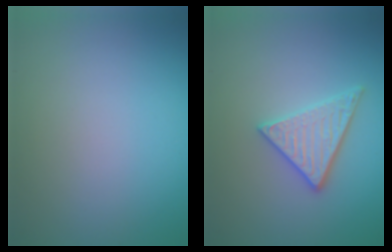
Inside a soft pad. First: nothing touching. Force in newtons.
{"total": 3.0, "press": 2.9, "slide": 0.8}